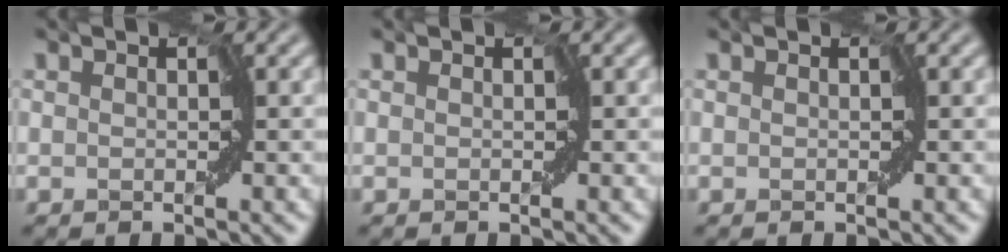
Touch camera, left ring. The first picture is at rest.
{"total": 0.0}
{"total": 0.0}